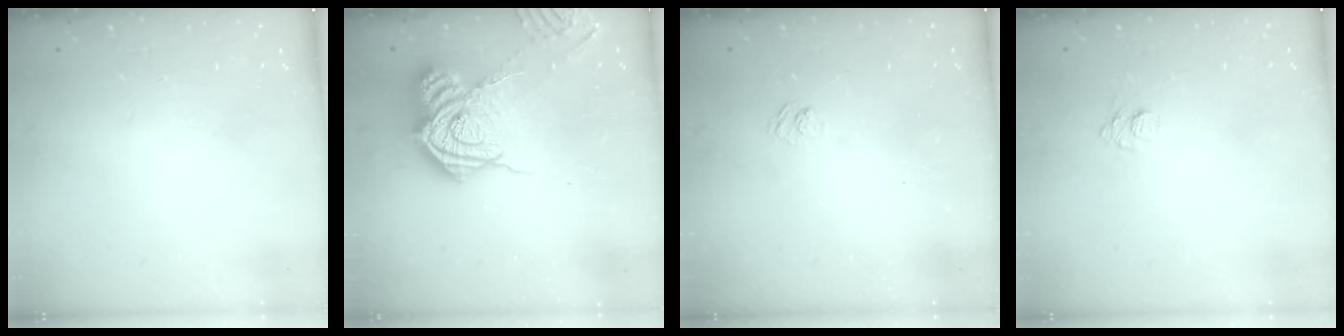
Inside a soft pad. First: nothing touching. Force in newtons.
{"total": 18.8, "press": 18.7, "slide": 1.5}
{"total": 2.4, "press": 2.0, "slide": 1.3}
{"total": 6.4, "press": 6.4, "slide": 0.7}